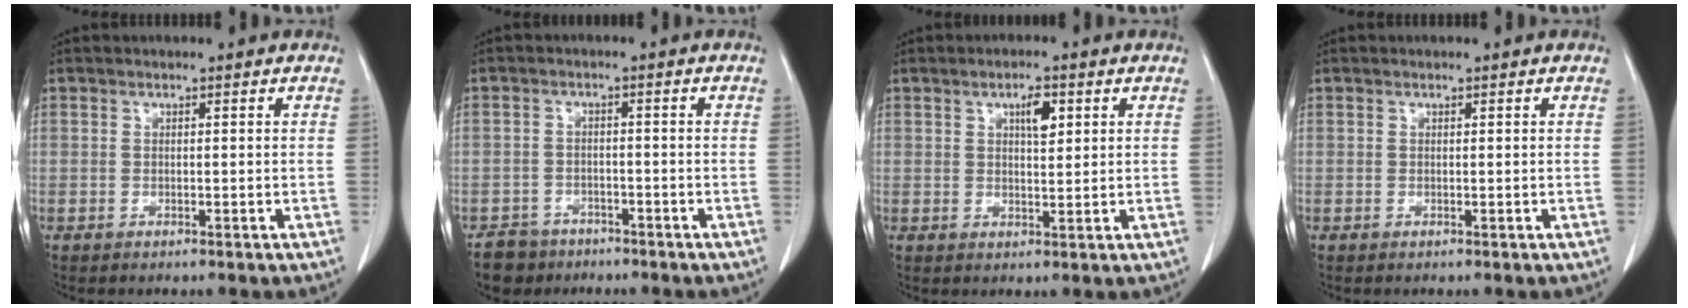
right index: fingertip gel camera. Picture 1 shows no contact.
{"total": 5.6, "force": [-4.2, 3.6, 0.9], "torque": [-0.023, 0.003, -0.070]}
{"total": 3.5, "force": [1.5, 1.1, 3.0], "torque": [-0.049, 0.000, 0.025]}
{"total": 0.0}